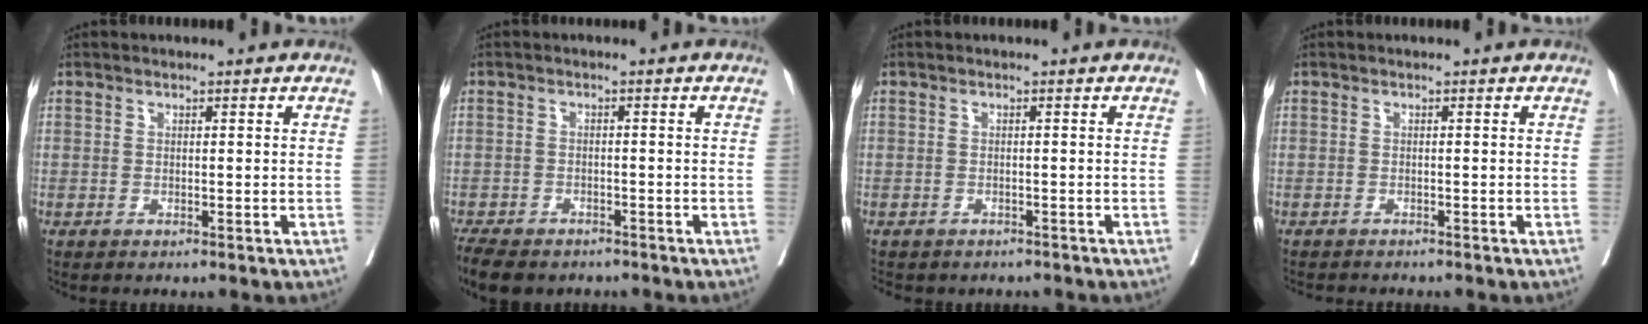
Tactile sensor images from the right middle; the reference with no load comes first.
{"total": 8.8, "force": [-7.0, 3.7, 3.9], "torque": [-0.072, -0.008, -0.102]}
{"total": 4.6, "force": [-4.0, 2.1, 1.1], "torque": [-0.014, 0.002, -0.048]}
{"total": 3.1, "force": [-2.9, 0.6, 1.0], "torque": [-0.014, -0.005, -0.041]}